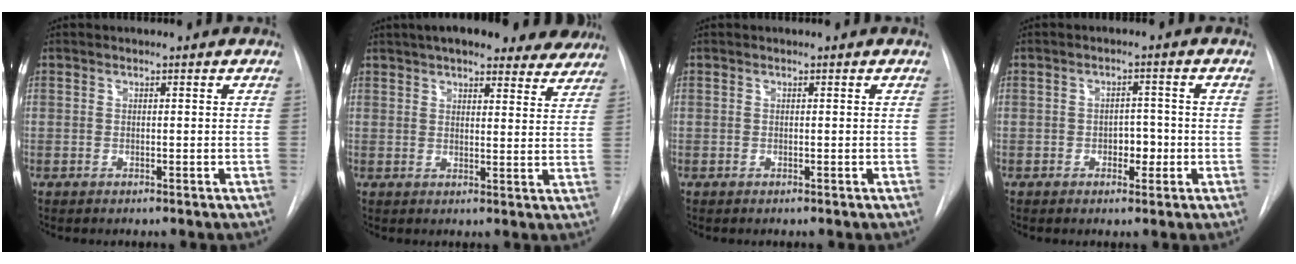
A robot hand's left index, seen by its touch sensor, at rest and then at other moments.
{"total": 19.7, "force": [16.7, 5.5, 8.9], "torque": [-0.129, 0.017, 0.198]}
{"total": 0.0}
{"total": 3.0, "force": [-1.4, 1.8, 2.0], "torque": [-0.021, 0.001, -0.019]}